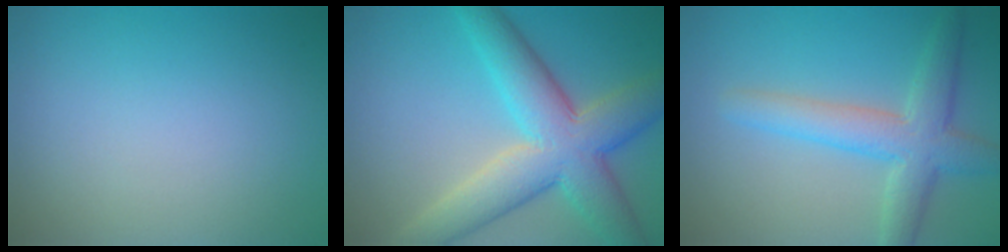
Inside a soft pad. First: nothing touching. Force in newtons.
{"total": 9.0, "press": 9.0, "slide": 0.3}
{"total": 5.0, "press": 5.0, "slide": 0.3}